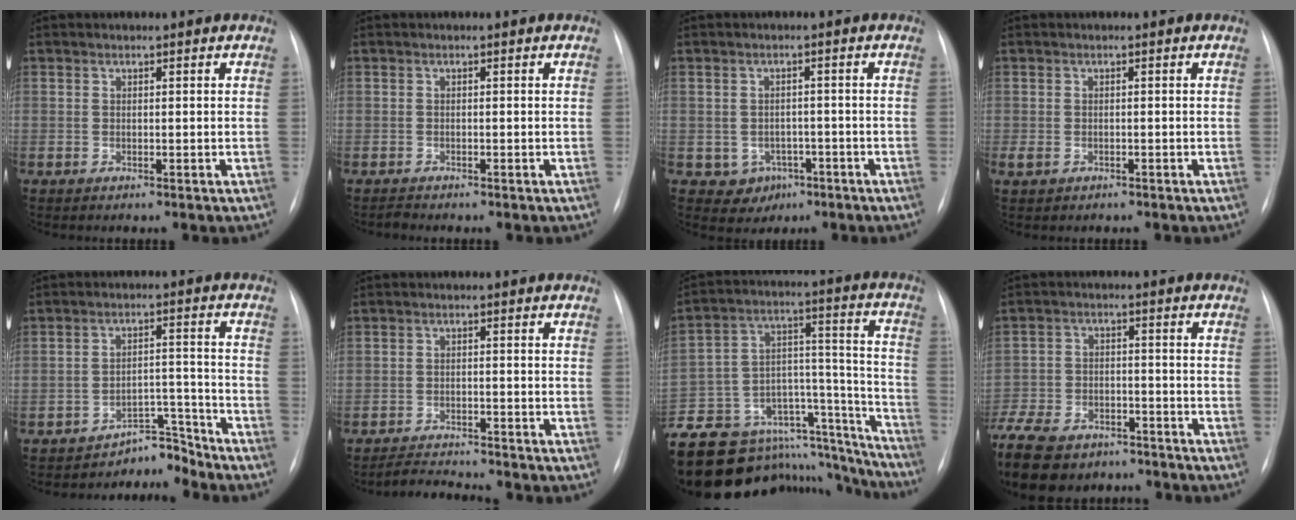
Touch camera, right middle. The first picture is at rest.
{"total": 0.6, "force": [-0.6, 0.0, 0.0], "torque": [-0.002, -0.004, -0.013]}
{"total": 4.2, "force": [-1.8, 3.7, 0.8], "torque": [-0.006, 0.011, -0.015]}
{"total": 1.8, "force": [-0.9, 1.1, 1.1], "torque": [-0.030, -0.001, -0.009]}
{"total": 5.0, "force": [-4.8, 0.9, -0.8], "torque": [0.020, 0.035, -0.070]}
{"total": 3.9, "force": [-3.9, -0.5, 0.1], "torque": [-0.007, -0.017, -0.065]}
{"total": 34.0, "force": [-28.2, 14.0, 12.8], "torque": [-0.233, 0.039, -0.406]}
{"total": 19.9, "force": [-14.7, 9.9, 9.1], "torque": [-0.254, -0.025, -0.226]}